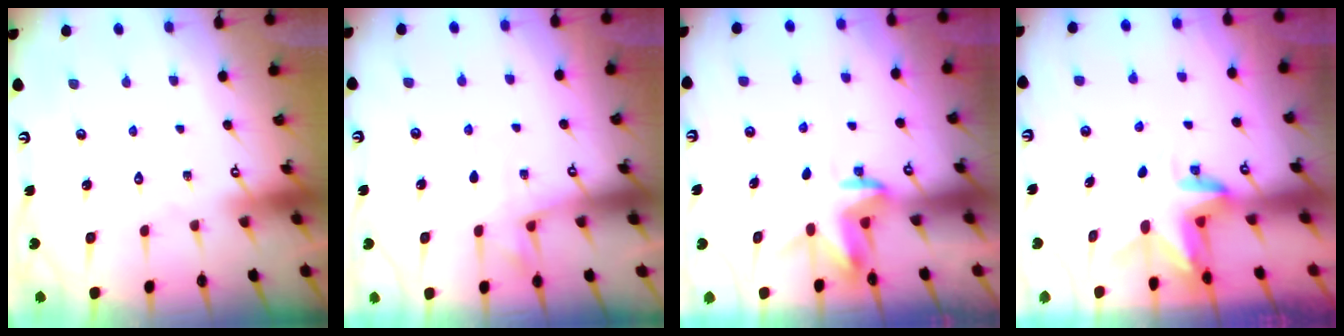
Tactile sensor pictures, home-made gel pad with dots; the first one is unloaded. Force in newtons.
{"total": 5.5, "press": 5.5, "slide": 0.9}
{"total": 3.4, "press": 3.4, "slide": 0.3}
{"total": 3.0, "press": 3.0, "slide": 0.2}